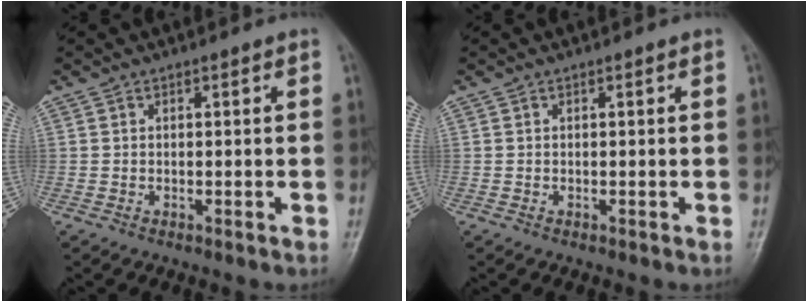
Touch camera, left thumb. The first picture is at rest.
{"total": 0.0}